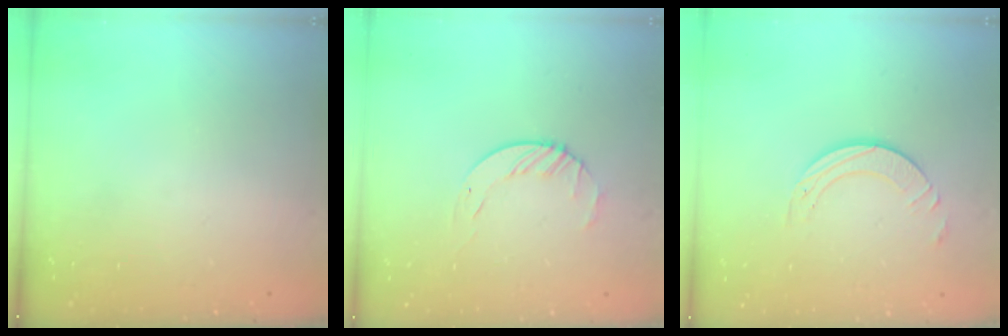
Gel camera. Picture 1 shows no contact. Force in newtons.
{"total": 3.4, "press": 3.4, "slide": 0.4}
{"total": 4.3, "press": 4.3, "slide": 0.1}